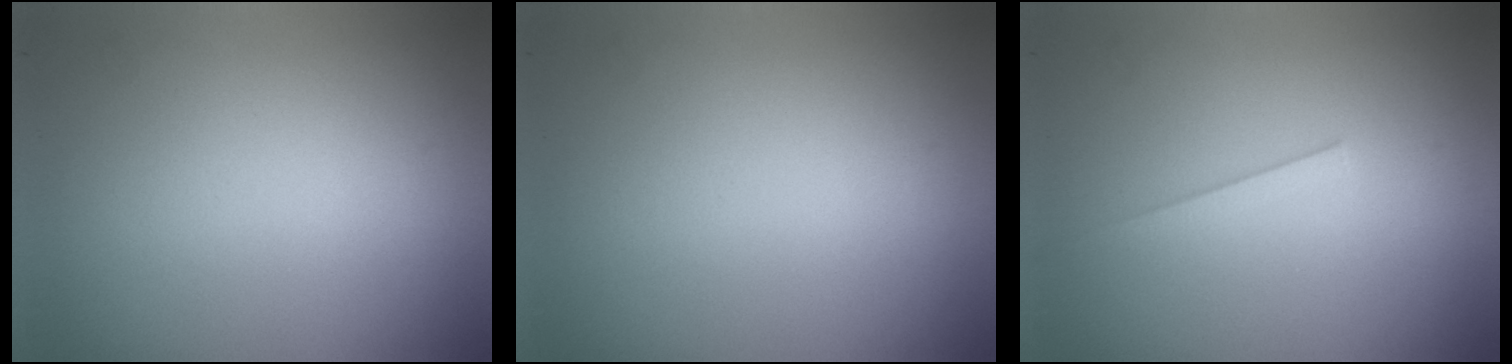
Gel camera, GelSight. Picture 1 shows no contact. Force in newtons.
{"total": 0.0}
{"total": 1.1}